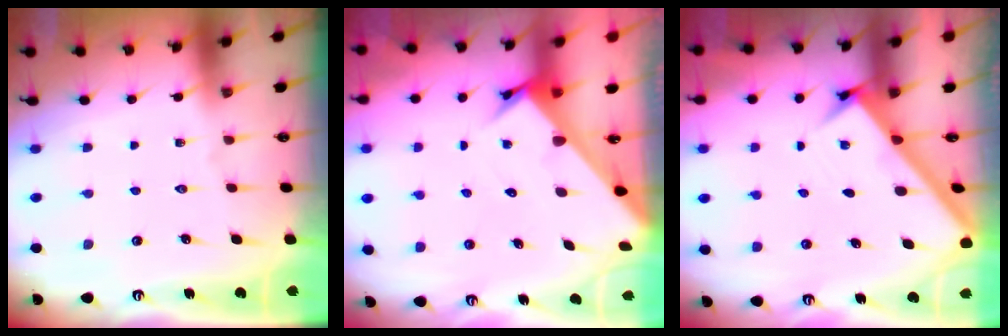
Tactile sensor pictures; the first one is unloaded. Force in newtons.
{"total": 2.8, "press": 2.8, "slide": 0.2}
{"total": 2.7, "press": 2.7, "slide": 0.3}